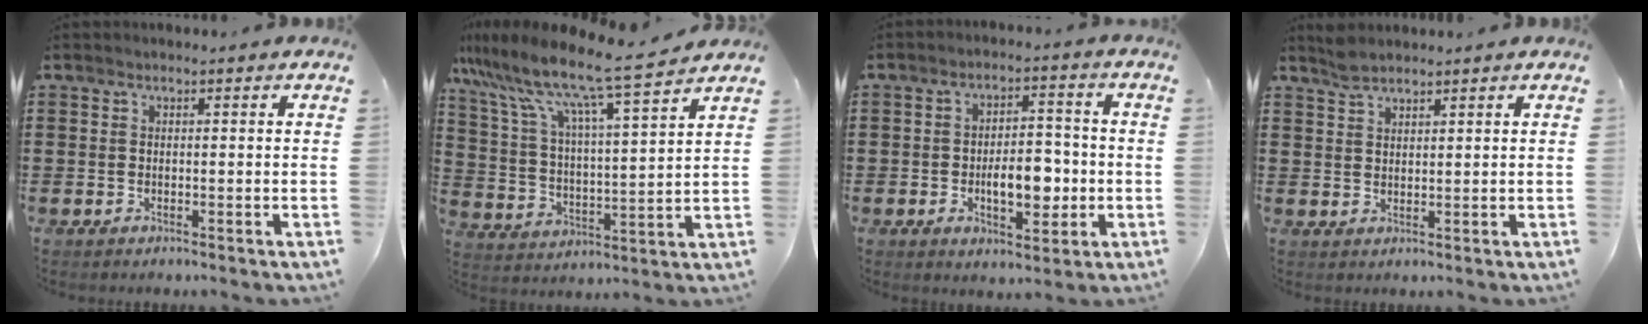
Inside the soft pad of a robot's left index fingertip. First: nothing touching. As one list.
[{"total": 10.0, "force": [8.5, 0.0, 5.2], "torque": [-0.135, -0.055, 0.139]}, {"total": 7.4, "force": [-1.6, 3.8, 6.1], "torque": [-0.083, 0.000, -0.033]}, {"total": 2.4, "force": [2.2, 0.5, 0.8], "torque": [-0.021, 0.002, 0.041]}]